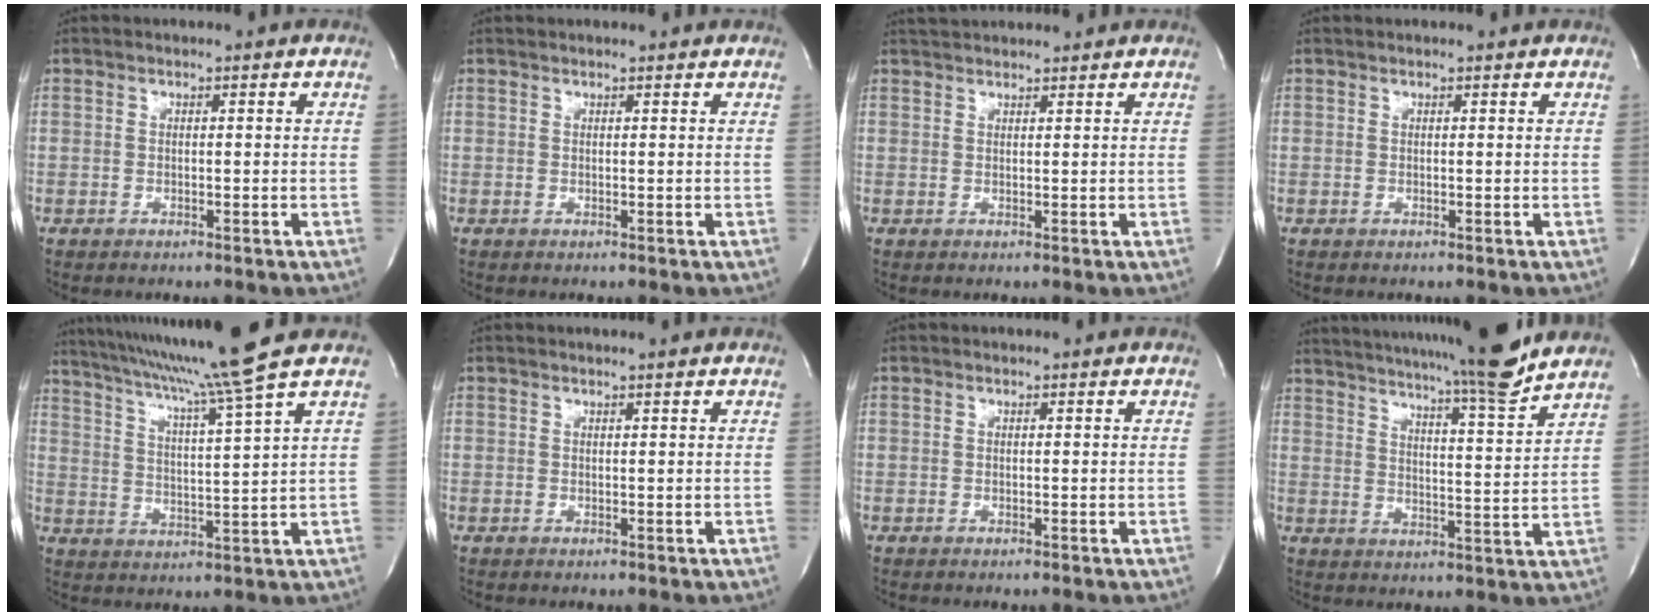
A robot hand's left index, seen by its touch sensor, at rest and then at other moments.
{"total": 2.9, "force": [2.8, 0.0, 0.9], "torque": [-0.013, 0.018, 0.031]}
{"total": 4.2, "force": [4.1, 0.3, 1.0], "torque": [-0.019, 0.031, 0.066]}
{"total": 1.8, "force": [1.7, 0.0, 0.5], "torque": [-0.011, 0.013, 0.020]}
{"total": 13.7, "force": [11.0, -3.6, 7.3], "torque": [-0.128, -0.029, 0.170]}
{"total": 0.6, "force": [0.5, -0.3, 0.4], "torque": [-0.013, -0.006, 0.015]}
{"total": 0.0}
{"total": 18.6, "force": [16.5, -0.9, 8.4], "torque": [-0.143, -0.039, 0.229]}